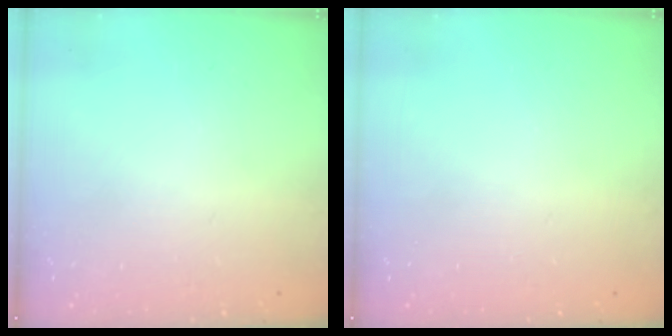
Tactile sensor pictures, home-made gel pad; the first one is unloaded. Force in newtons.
{"total": 0.0}